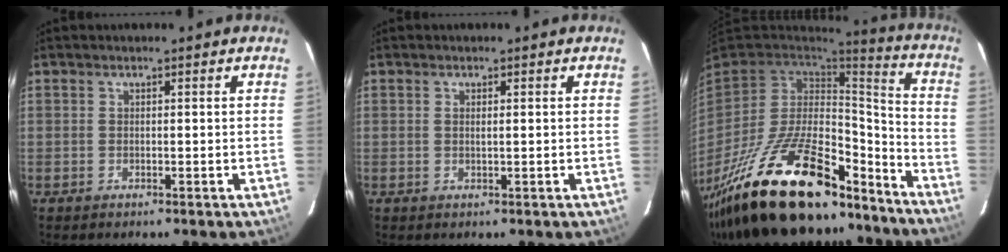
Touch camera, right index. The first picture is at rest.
{"total": 0.8, "force": [0.2, 0.1, 0.8], "torque": [-0.015, 0.001, 0.004]}
{"total": 34.5, "force": [-23.6, 13.6, 21.1], "torque": [-0.402, -0.018, -0.361]}